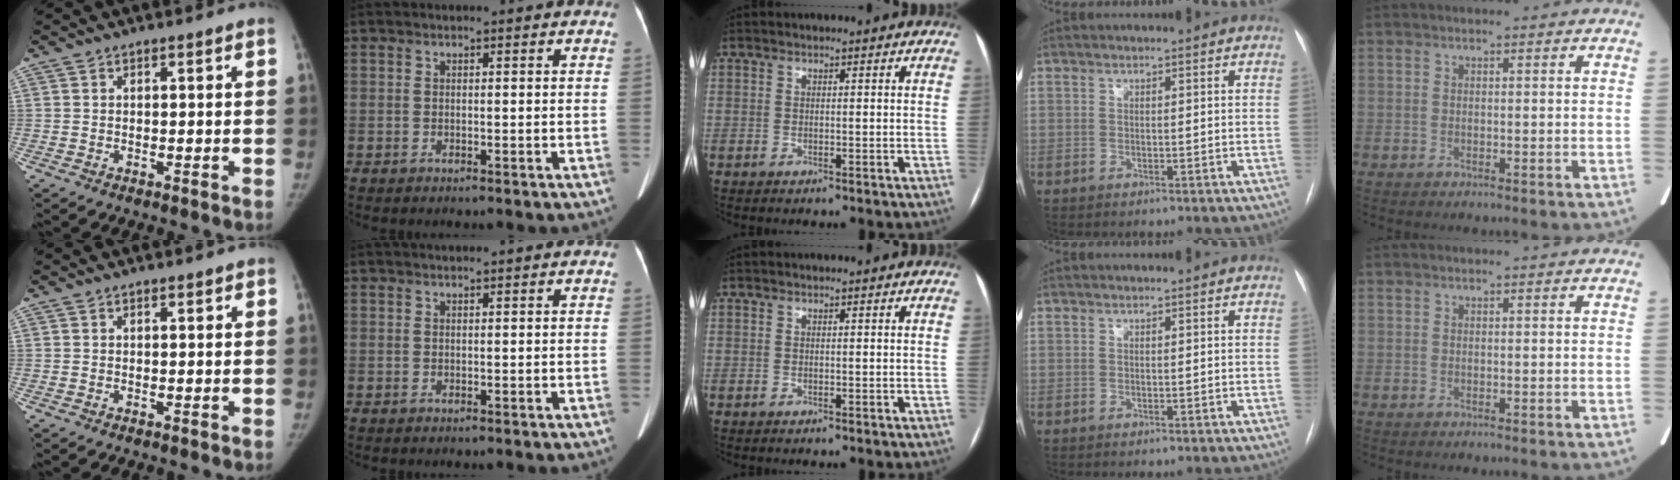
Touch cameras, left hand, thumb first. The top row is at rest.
{"thumb": {"total": 0.7, "force": [0.5, 0.3, 0.3], "torque": [-0.004, -0.003, 0.007]}, "index": {"total": 1.4, "force": [1.2, -0.2, 0.6], "torque": [-0.007, 0.015, 0.025]}}